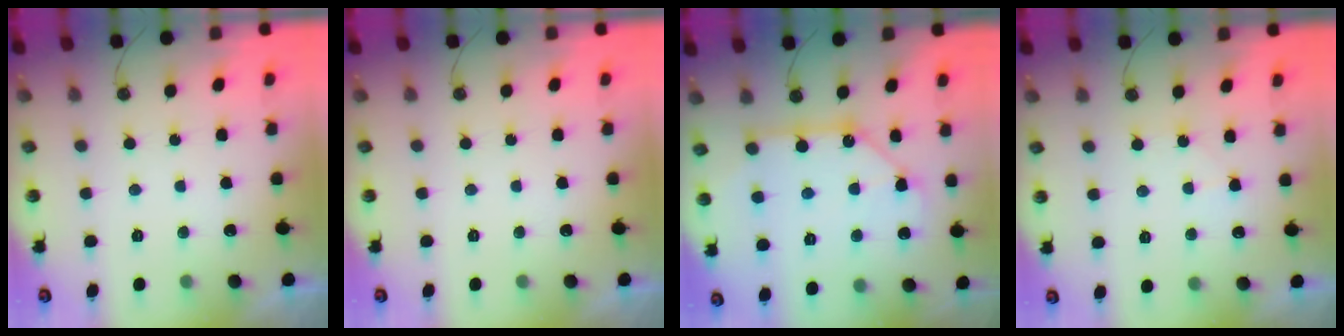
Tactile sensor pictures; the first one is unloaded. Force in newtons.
{"total": 0.0}
{"total": 12.1, "press": 12.0, "slide": 1.3}
{"total": 5.2, "press": 5.2, "slide": 0.7}